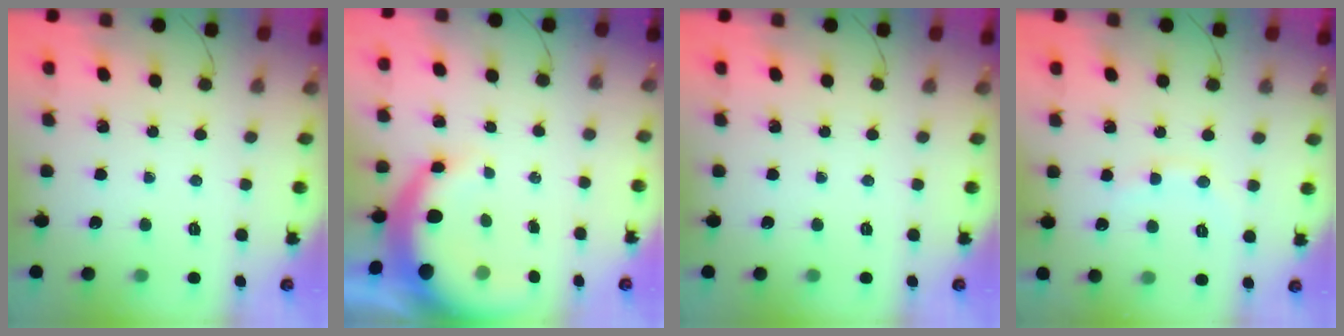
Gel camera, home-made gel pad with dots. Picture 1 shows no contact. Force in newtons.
{"total": 8.5, "press": 8.4, "slide": 1.5}
{"total": 0.0}
{"total": 6.9, "press": 6.7, "slide": 1.7}